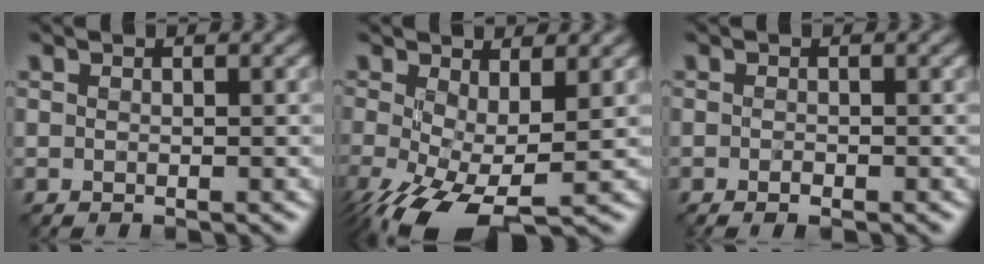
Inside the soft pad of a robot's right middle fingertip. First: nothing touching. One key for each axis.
{"total": 8.4, "fx": -2.2, "fy": 4.1, "fz": 6.9, "tx": -0.161, "ty": -0.027, "tz": -0.030}
{"total": 1.1, "fx": -0.6, "fy": 0.3, "fz": 0.8, "tx": -0.016, "ty": -0.002, "tz": -0.011}